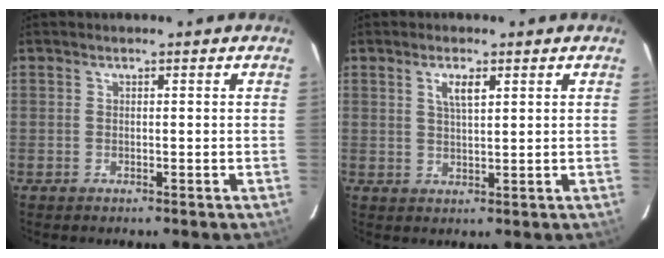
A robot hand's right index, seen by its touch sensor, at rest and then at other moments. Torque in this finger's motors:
{"motor_torque": [0.04, 0.01, 0.22, 0.06]}